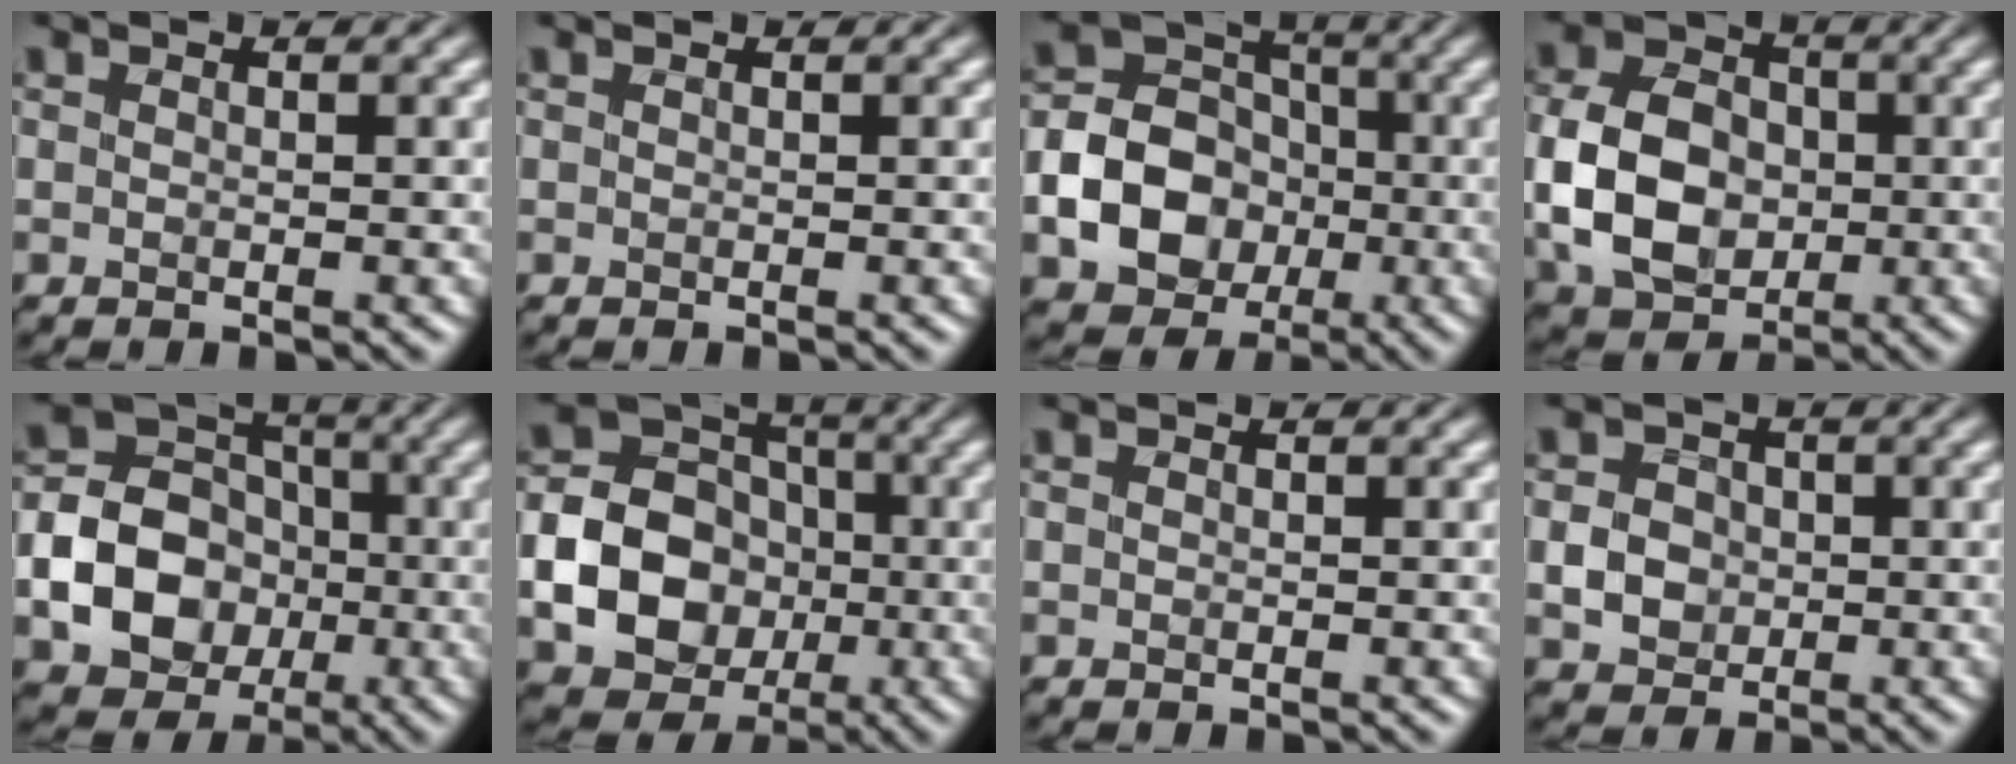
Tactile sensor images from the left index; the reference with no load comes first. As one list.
[{"total": 0.0}, {"total": 8.0, "force": [-2.2, 6.4, 4.4], "torque": [-0.067, 0.001, -0.050]}, {"total": 8.3, "force": [-1.0, 6.3, 5.3], "torque": [-0.115, 0.005, -0.024]}, {"total": 8.9, "force": [-2.2, 7.2, 4.8], "torque": [-0.073, -0.004, -0.056]}, {"total": 10.5, "force": [-2.2, 8.8, 5.2], "torque": [-0.078, -0.021, -0.062]}, {"total": 0.0}, {"total": 2.7, "force": [-0.4, 2.4, 1.2], "torque": [-0.020, 0.001, -0.008]}]